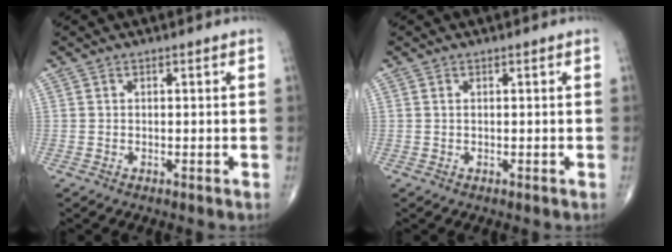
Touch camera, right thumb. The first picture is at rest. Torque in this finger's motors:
{"motor_torque": [-0.24, 0.06, -0.03, 0.23, 0.02]}